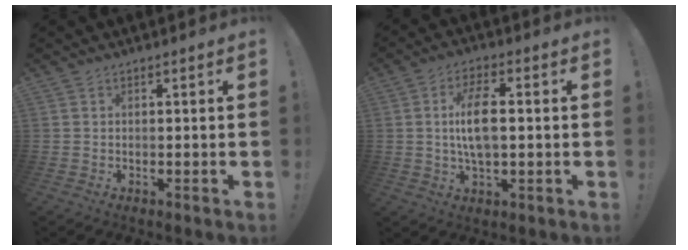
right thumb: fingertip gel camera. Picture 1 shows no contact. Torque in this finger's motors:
{"motor_torque": [1.14, 1.56, 0.85, -0.67, 0.34]}